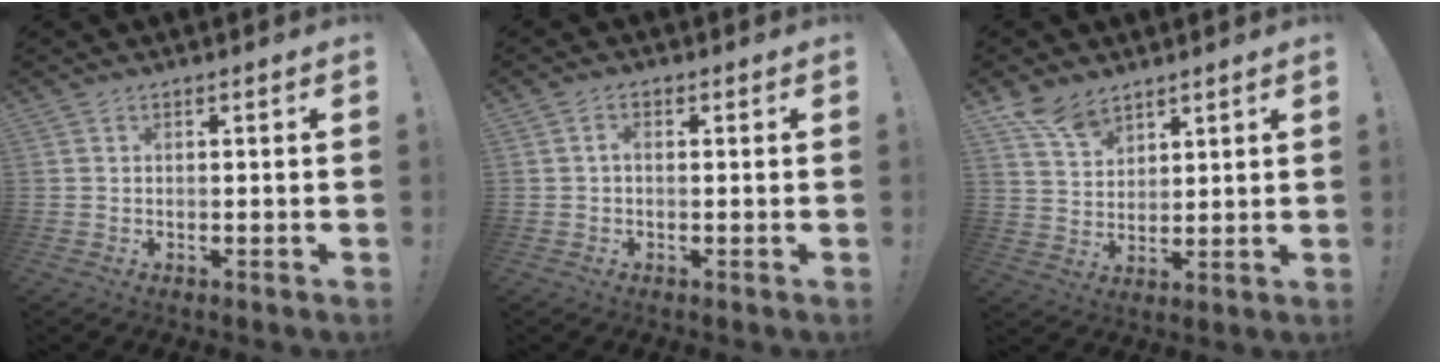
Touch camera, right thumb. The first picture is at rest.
{"total": 1.8, "force": [-0.3, 0.9, 1.6], "torque": [-0.027, 0.005, -0.007]}
{"total": 8.8, "force": [6.6, 5.0, 2.9], "torque": [-0.049, -0.036, 0.128]}